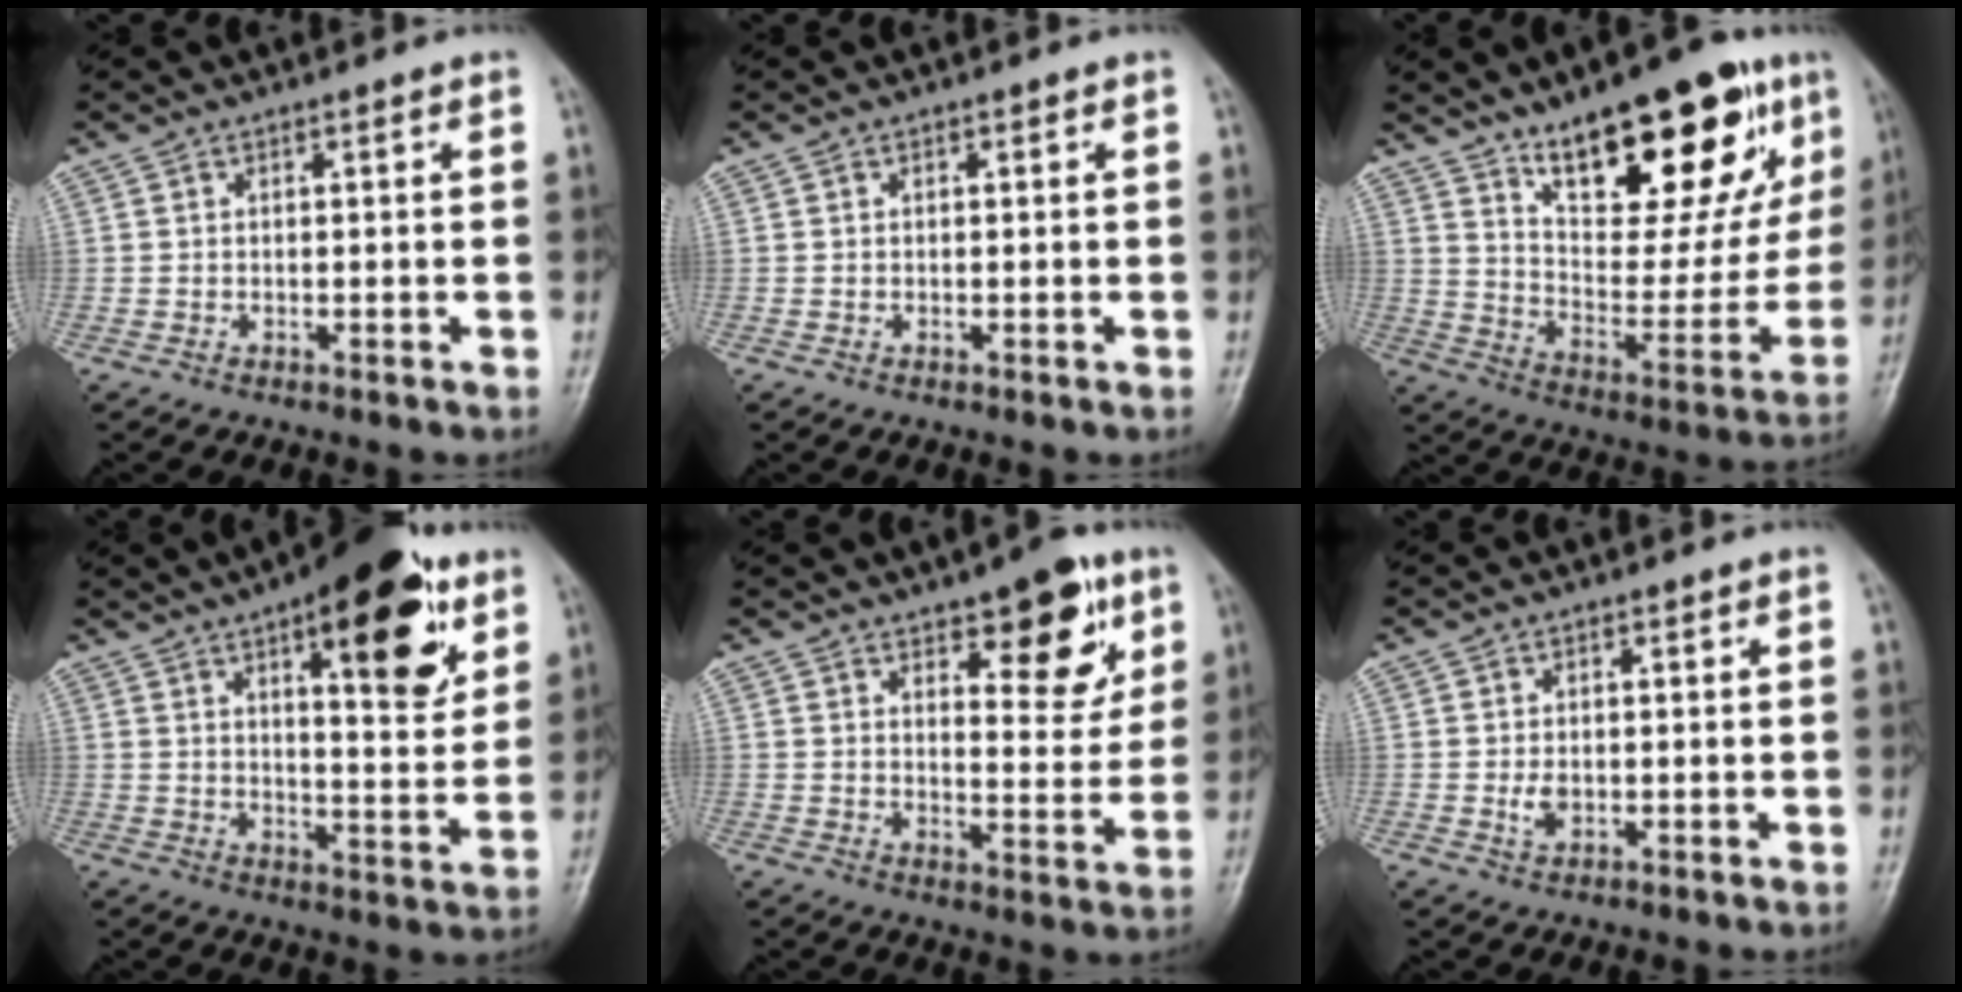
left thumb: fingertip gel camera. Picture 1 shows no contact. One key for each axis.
{"total": 0.0}
{"total": 24.8, "fx": 14.1, "fy": 9.9, "fz": 17.9, "tx": -0.206, "ty": -0.053, "tz": 0.224}
{"total": 18.1, "fx": 9.1, "fy": 6.5, "fz": 14.2, "tx": -0.158, "ty": -0.034, "tz": 0.125}
{"total": 11.7, "fx": 6.3, "fy": 5.0, "fz": 8.5, "tx": -0.080, "ty": -0.034, "tz": 0.088}
{"total": 2.4, "fx": -0.2, "fy": 1.6, "fz": 1.8, "tx": -0.031, "ty": -0.003, "tz": -0.004}